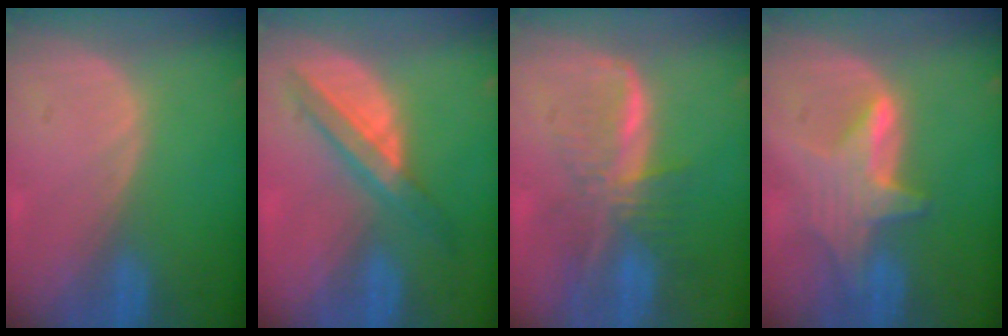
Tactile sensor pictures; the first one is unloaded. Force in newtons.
{"total": 5.7, "press": 5.6, "slide": 1.3}
{"total": 8.2, "press": 6.9, "slide": 4.4}
{"total": 6.8, "press": 6.4, "slide": 2.1}